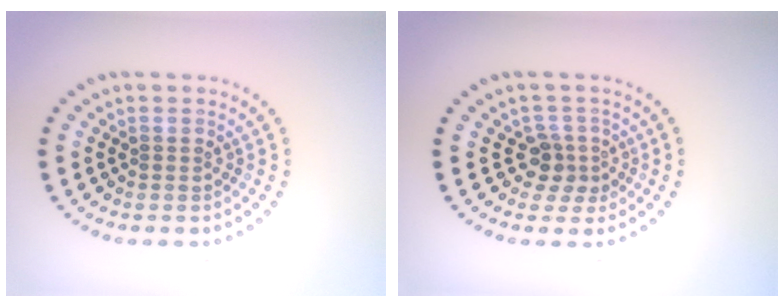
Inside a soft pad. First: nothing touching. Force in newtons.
{"total": 2.3, "press": 1.8, "slide": 1.5}